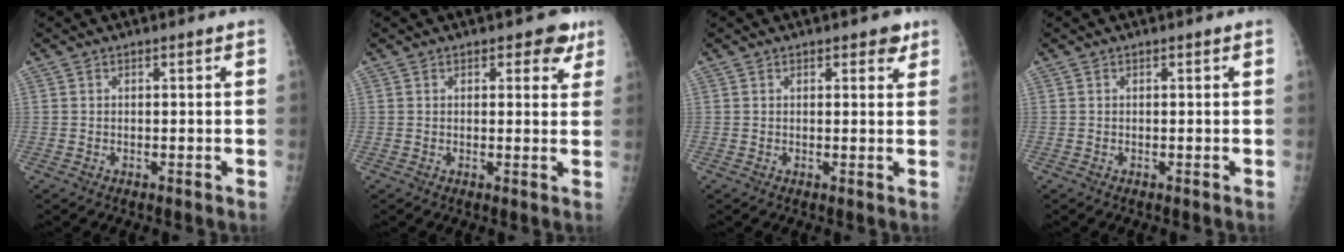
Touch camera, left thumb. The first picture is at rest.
{"total": 4.4, "force": [2.7, 2.5, 2.4], "torque": [0.007, -0.010, 0.028]}
{"total": 2.6, "force": [1.7, 1.3, 1.5], "torque": [-0.001, -0.006, 0.017]}
{"total": 0.0}